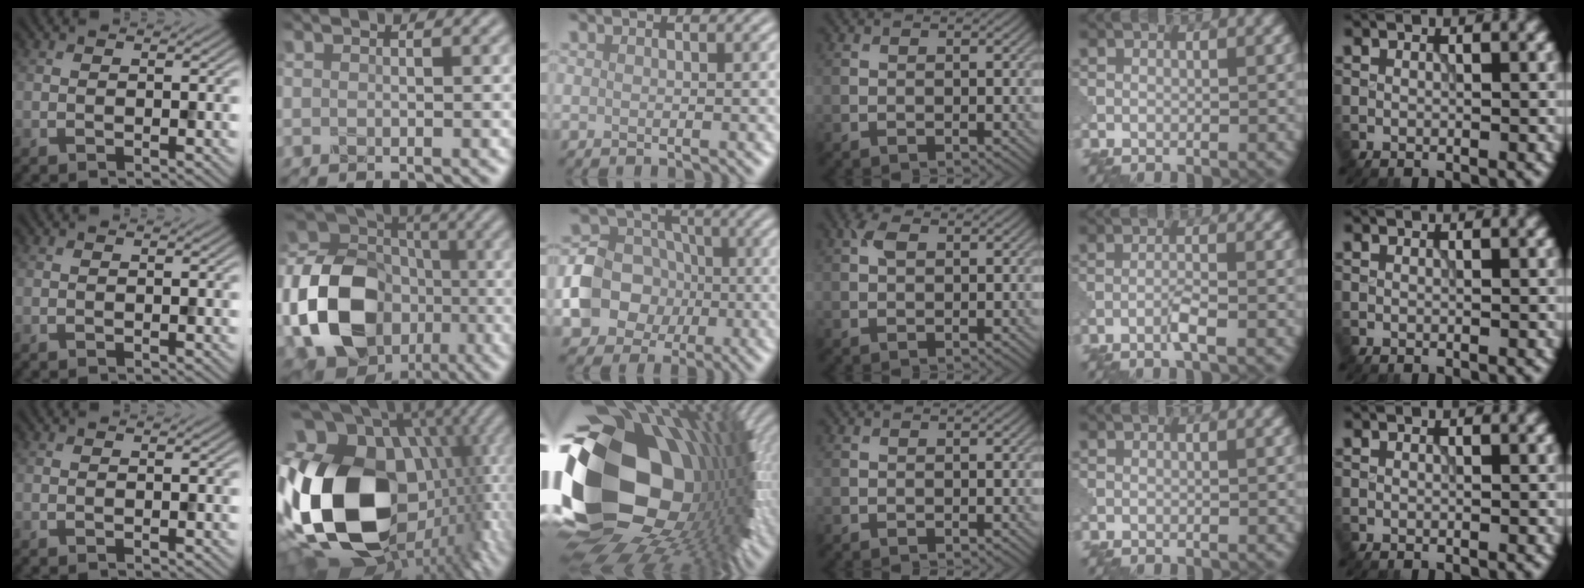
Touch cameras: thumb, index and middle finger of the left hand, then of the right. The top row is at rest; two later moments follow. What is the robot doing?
{"motion": "assemble", "object": "puzzle pieces"}